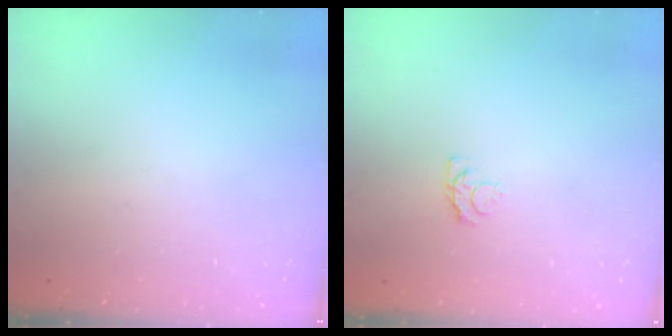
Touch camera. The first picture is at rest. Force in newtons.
{"total": 4.0, "press": 4.0, "slide": 0.4}